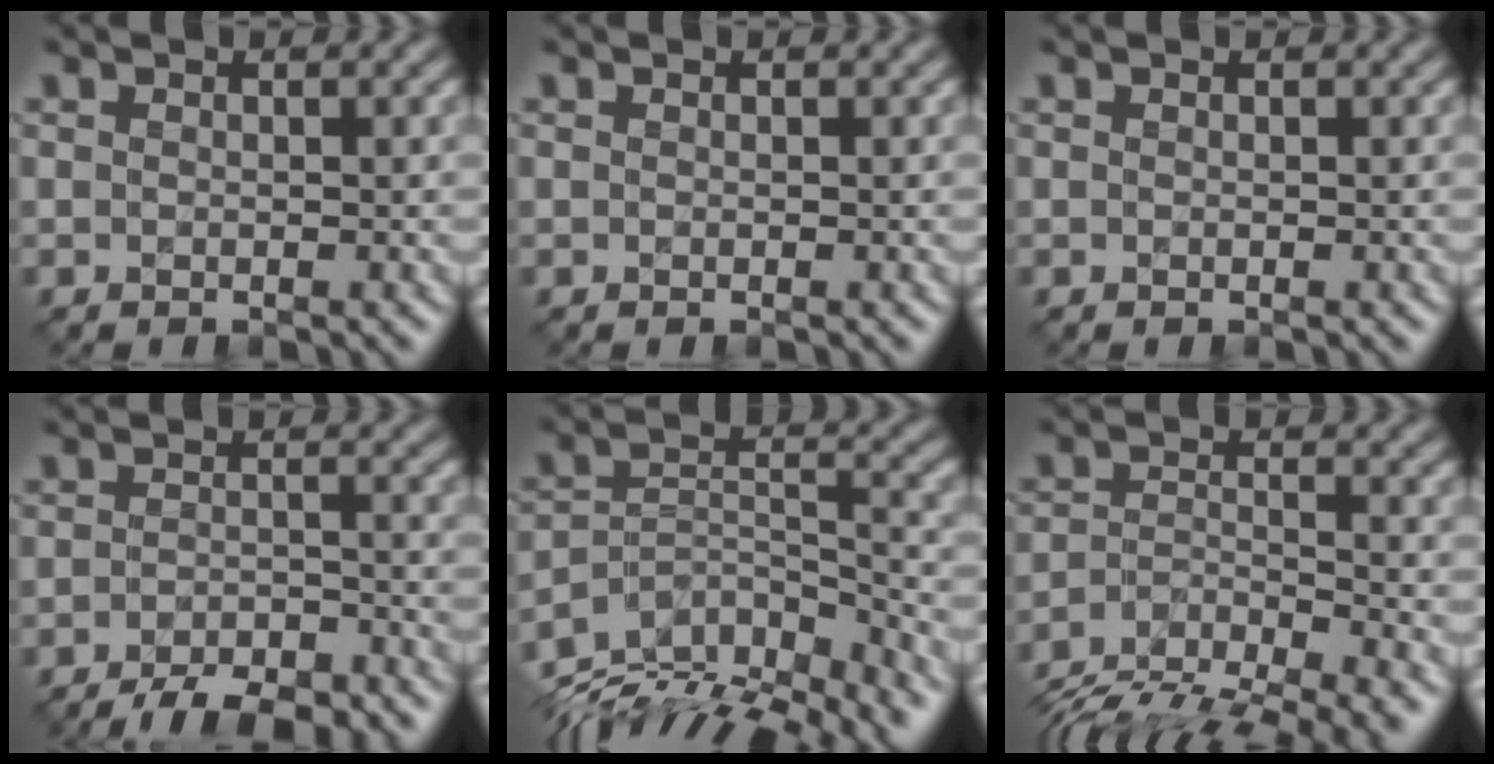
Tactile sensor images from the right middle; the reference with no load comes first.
{"total": 0.0}
{"total": 0.0}
{"total": 6.1, "force": [-5.0, 1.6, 3.2], "torque": [-0.048, -0.005, -0.080]}
{"total": 13.4, "force": [-11.6, 4.8, 4.7], "torque": [-0.081, 0.002, -0.170]}
{"total": 7.3, "force": [-6.2, 1.9, 3.3], "torque": [-0.065, -0.011, -0.113]}